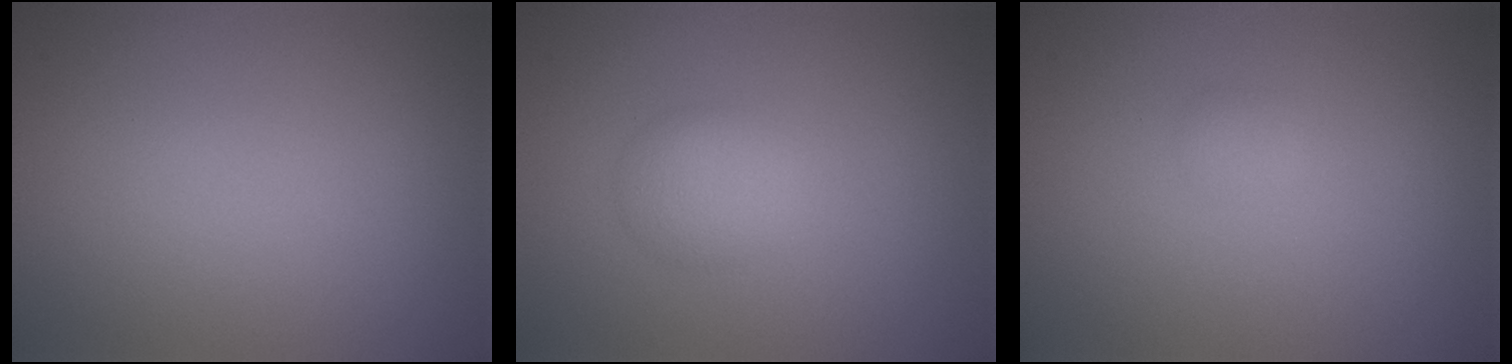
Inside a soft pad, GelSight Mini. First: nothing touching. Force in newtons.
{"total": 2.2, "press": 2.2, "slide": 0.1}
{"total": 0.7, "press": 0.7, "slide": 0.0}